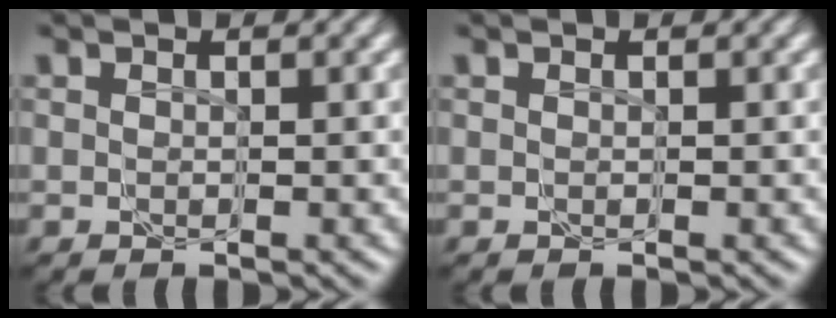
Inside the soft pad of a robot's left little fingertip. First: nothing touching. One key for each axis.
{"total": 0.0}